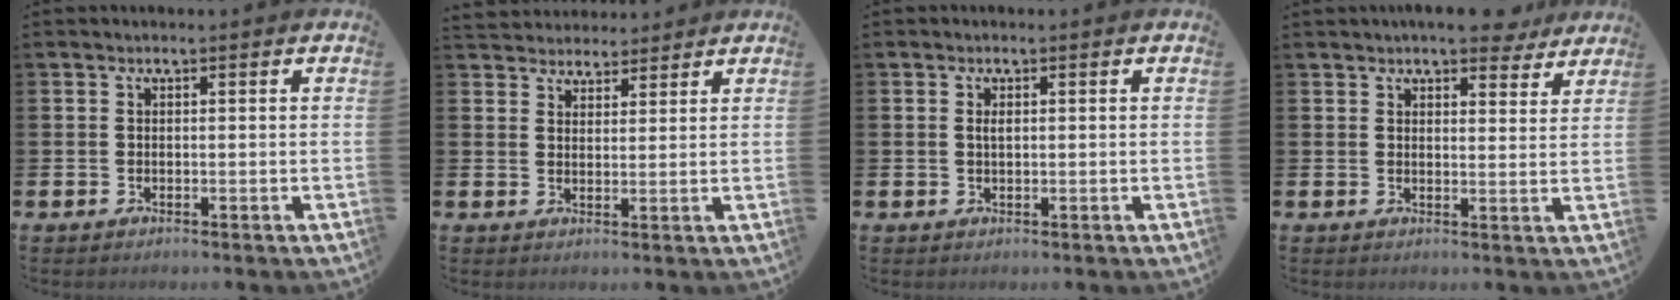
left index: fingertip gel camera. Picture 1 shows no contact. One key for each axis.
{"total": 3.6, "fx": 3.4, "fy": 1.2, "fz": -0.3, "tx": -0.006, "ty": -0.018, "tz": 0.062}
{"total": 0.9, "fx": 0.2, "fy": 0.3, "fz": 0.9, "tx": -0.008, "ty": 0.000, "tz": 0.000}
{"total": 5.8, "fx": 5.2, "fy": 1.4, "fz": 2.0, "tx": -0.026, "ty": -0.023, "tz": 0.091}